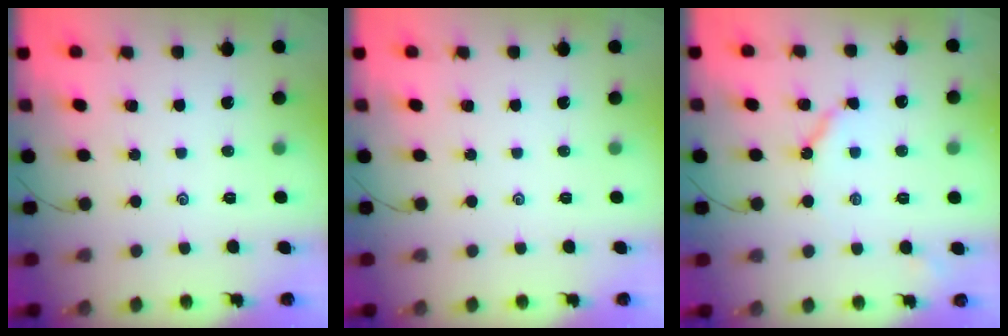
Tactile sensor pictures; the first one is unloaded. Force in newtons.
{"total": 0.0}
{"total": 5.5, "press": 5.5, "slide": 0.4}